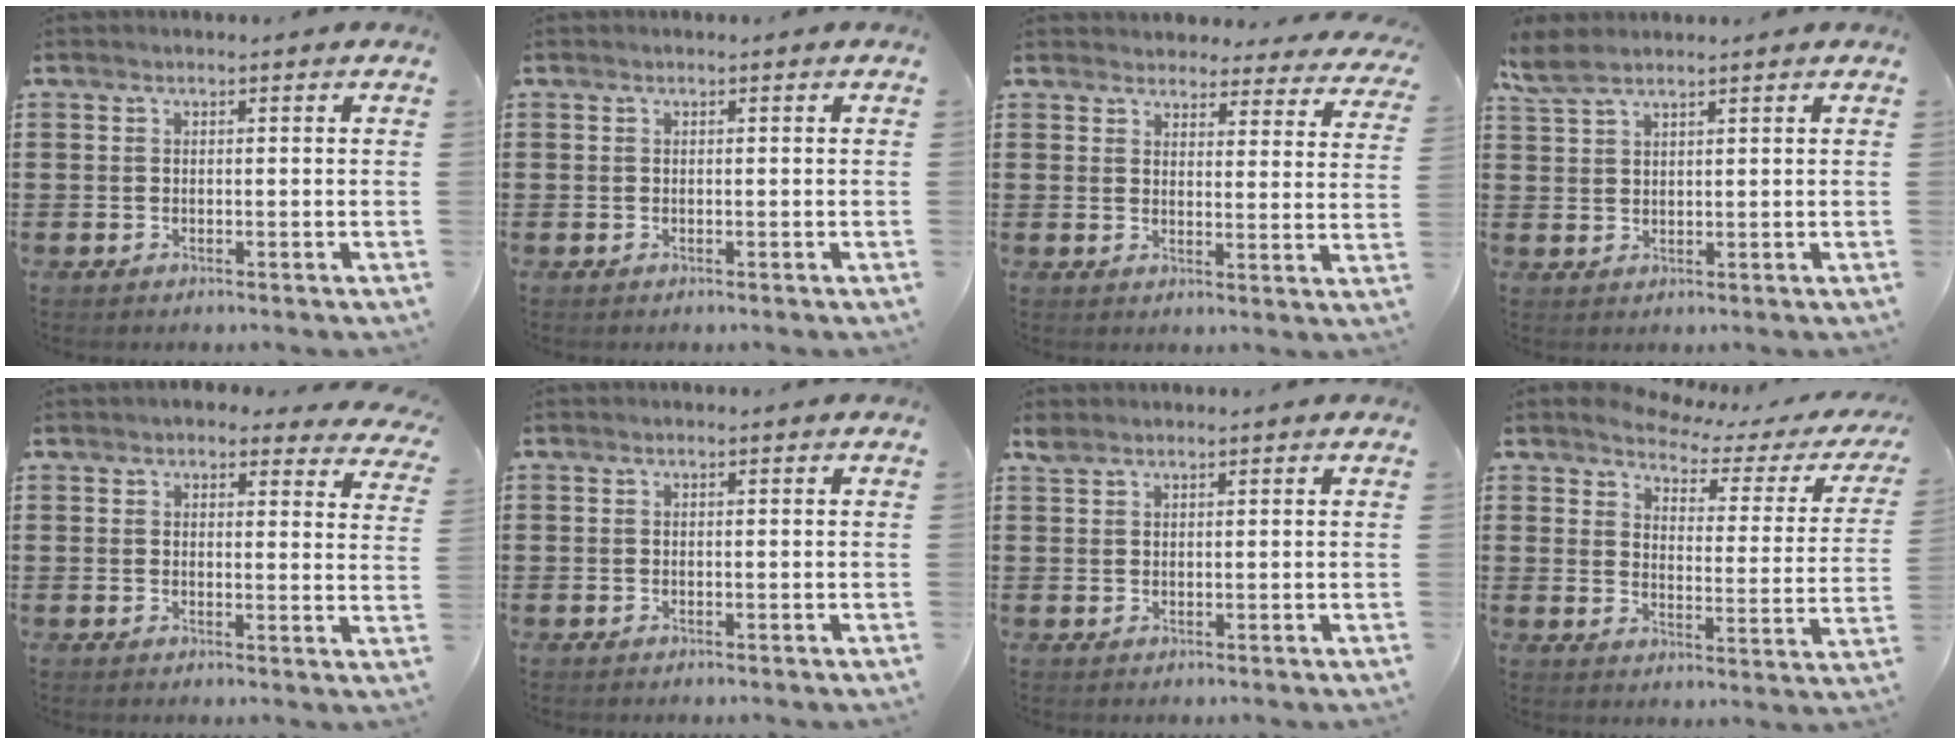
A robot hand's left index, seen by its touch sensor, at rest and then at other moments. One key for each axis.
{"total": 0.0}
{"total": 3.7, "fx": 3.6, "fy": 0.6, "fz": 0.1, "tx": -0.012, "ty": -0.021, "tz": 0.063}
{"total": 3.7, "fx": 2.8, "fy": 1.2, "fz": 2.1, "tx": -0.049, "ty": 0.003, "tz": 0.053}
{"total": 3.6, "fx": 3.3, "fy": 0.8, "fz": 1.0, "tx": -0.024, "ty": -0.012, "tz": 0.059}
{"total": 0.0}
{"total": 1.7, "fx": 1.5, "fy": 0.6, "fz": 0.6, "tx": -0.015, "ty": 0.002, "tz": 0.029}
{"total": 3.1, "fx": 2.9, "fy": 0.5, "fz": 0.7, "tx": -0.037, "ty": -0.020, "tz": 0.043}